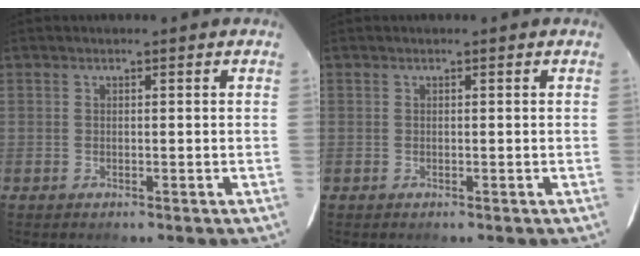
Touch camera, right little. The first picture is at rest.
{"total": 0.0}